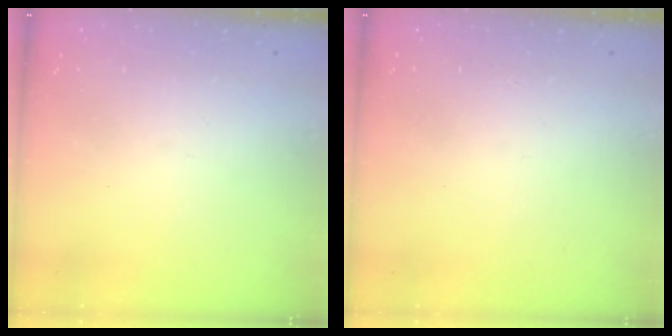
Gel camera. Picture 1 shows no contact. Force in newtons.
{"total": 0.0}